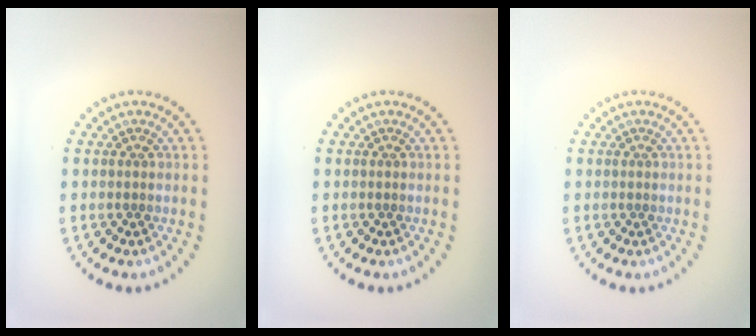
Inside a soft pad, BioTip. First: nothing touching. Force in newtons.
{"total": 0.0}
{"total": 0.0}